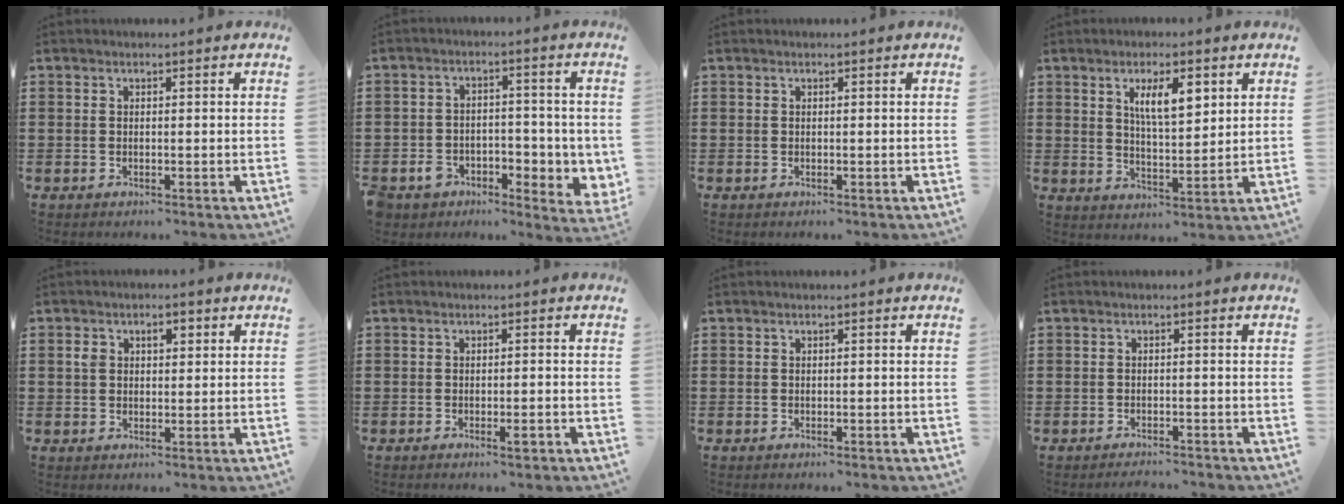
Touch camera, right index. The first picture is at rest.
{"total": 4.6, "force": [-1.7, 3.5, 2.4], "torque": [-0.050, 0.010, -0.033]}
{"total": 0.0}
{"total": 6.4, "force": [2.8, 2.2, 5.3], "torque": [-0.096, 0.002, 0.043]}
{"total": 2.8, "force": [0.9, 1.8, 2.0], "torque": [-0.036, 0.009, 0.010]}
{"total": 1.4, "force": [-0.8, 0.2, 1.1], "torque": [-0.020, -0.004, -0.013]}
{"total": 0.0}
{"total": 1.3, "force": [-1.3, 0.0, 0.0], "torque": [-0.003, 0.003, -0.027]}